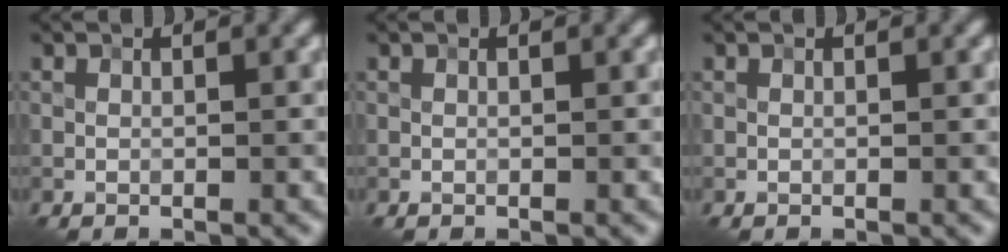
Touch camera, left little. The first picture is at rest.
{"total": 0.0}
{"total": 0.0}